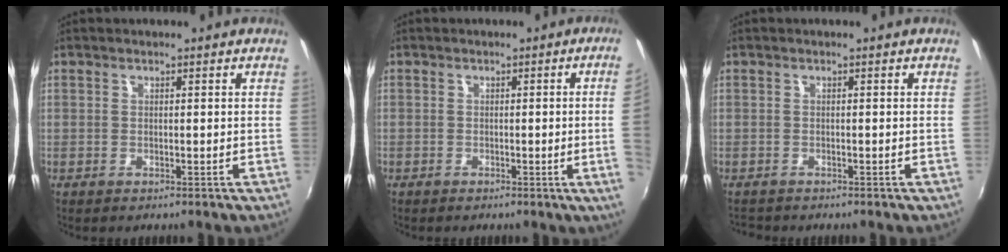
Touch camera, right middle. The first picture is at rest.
{"total": 4.7, "force": [0.1, -1.9, 4.3], "torque": [-0.068, -0.012, 0.005]}
{"total": 1.6, "force": [-1.5, 0.5, 0.2], "torque": [-0.007, -0.007, -0.025]}